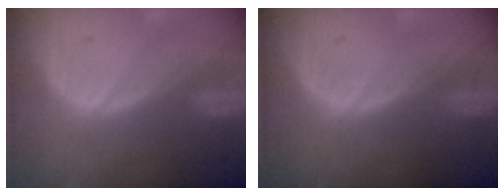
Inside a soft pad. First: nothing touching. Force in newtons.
{"total": 0.0}